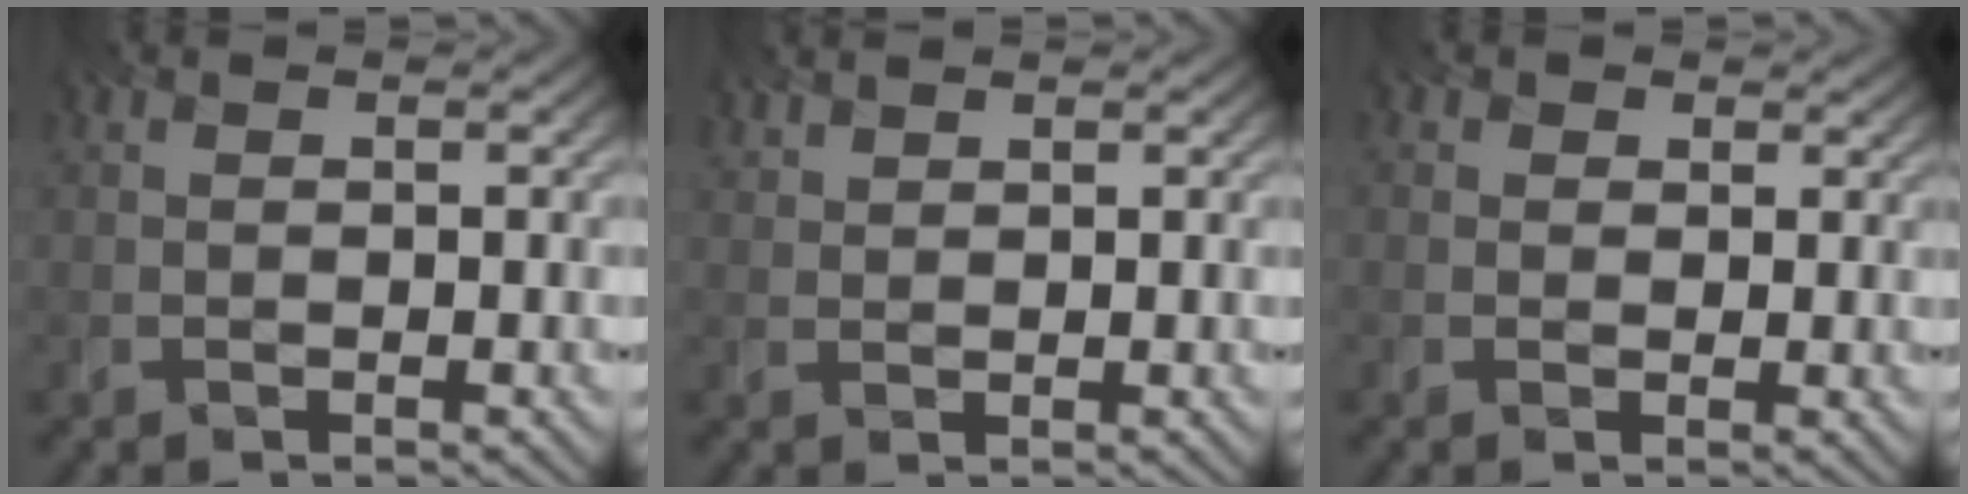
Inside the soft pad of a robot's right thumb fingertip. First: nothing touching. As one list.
[{"total": 1.7, "force": [1.6, 0.3, 0.2], "torque": [-0.010, 0.005, 0.038]}, {"total": 1.5, "force": [0.8, 1.3, 0.2], "torque": [-0.002, -0.006, 0.008]}]